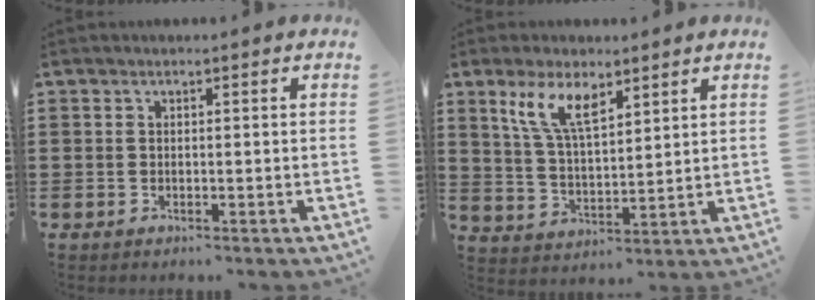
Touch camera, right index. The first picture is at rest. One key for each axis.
{"total": 8.0, "fx": 5.0, "fy": 2.7, "fz": 5.6, "tx": -0.125, "ty": -0.001, "tz": 0.091}